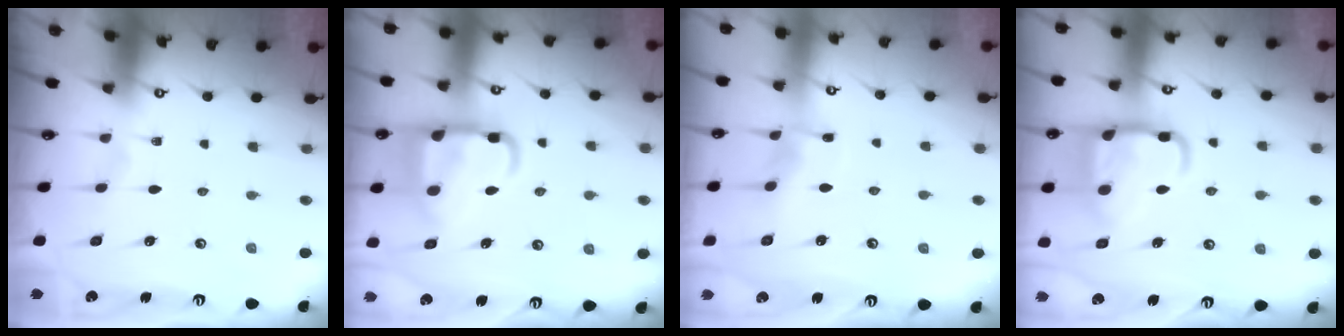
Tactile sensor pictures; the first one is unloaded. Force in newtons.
{"total": 15.7, "press": 15.6, "slide": 1.6}
{"total": 5.0, "press": 5.0, "slide": 0.7}
{"total": 17.6, "press": 17.5, "slide": 1.8}